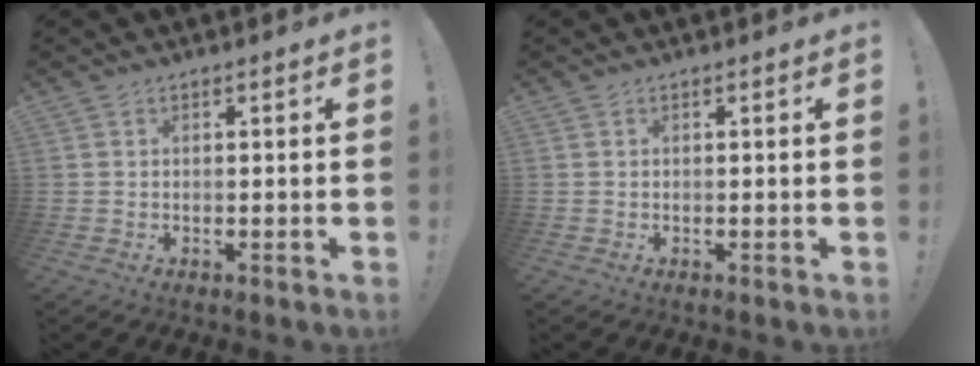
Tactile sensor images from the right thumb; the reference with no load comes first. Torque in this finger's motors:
{"motor_torque": [0.00, 0.00, 0.09, -0.09, 0.07]}